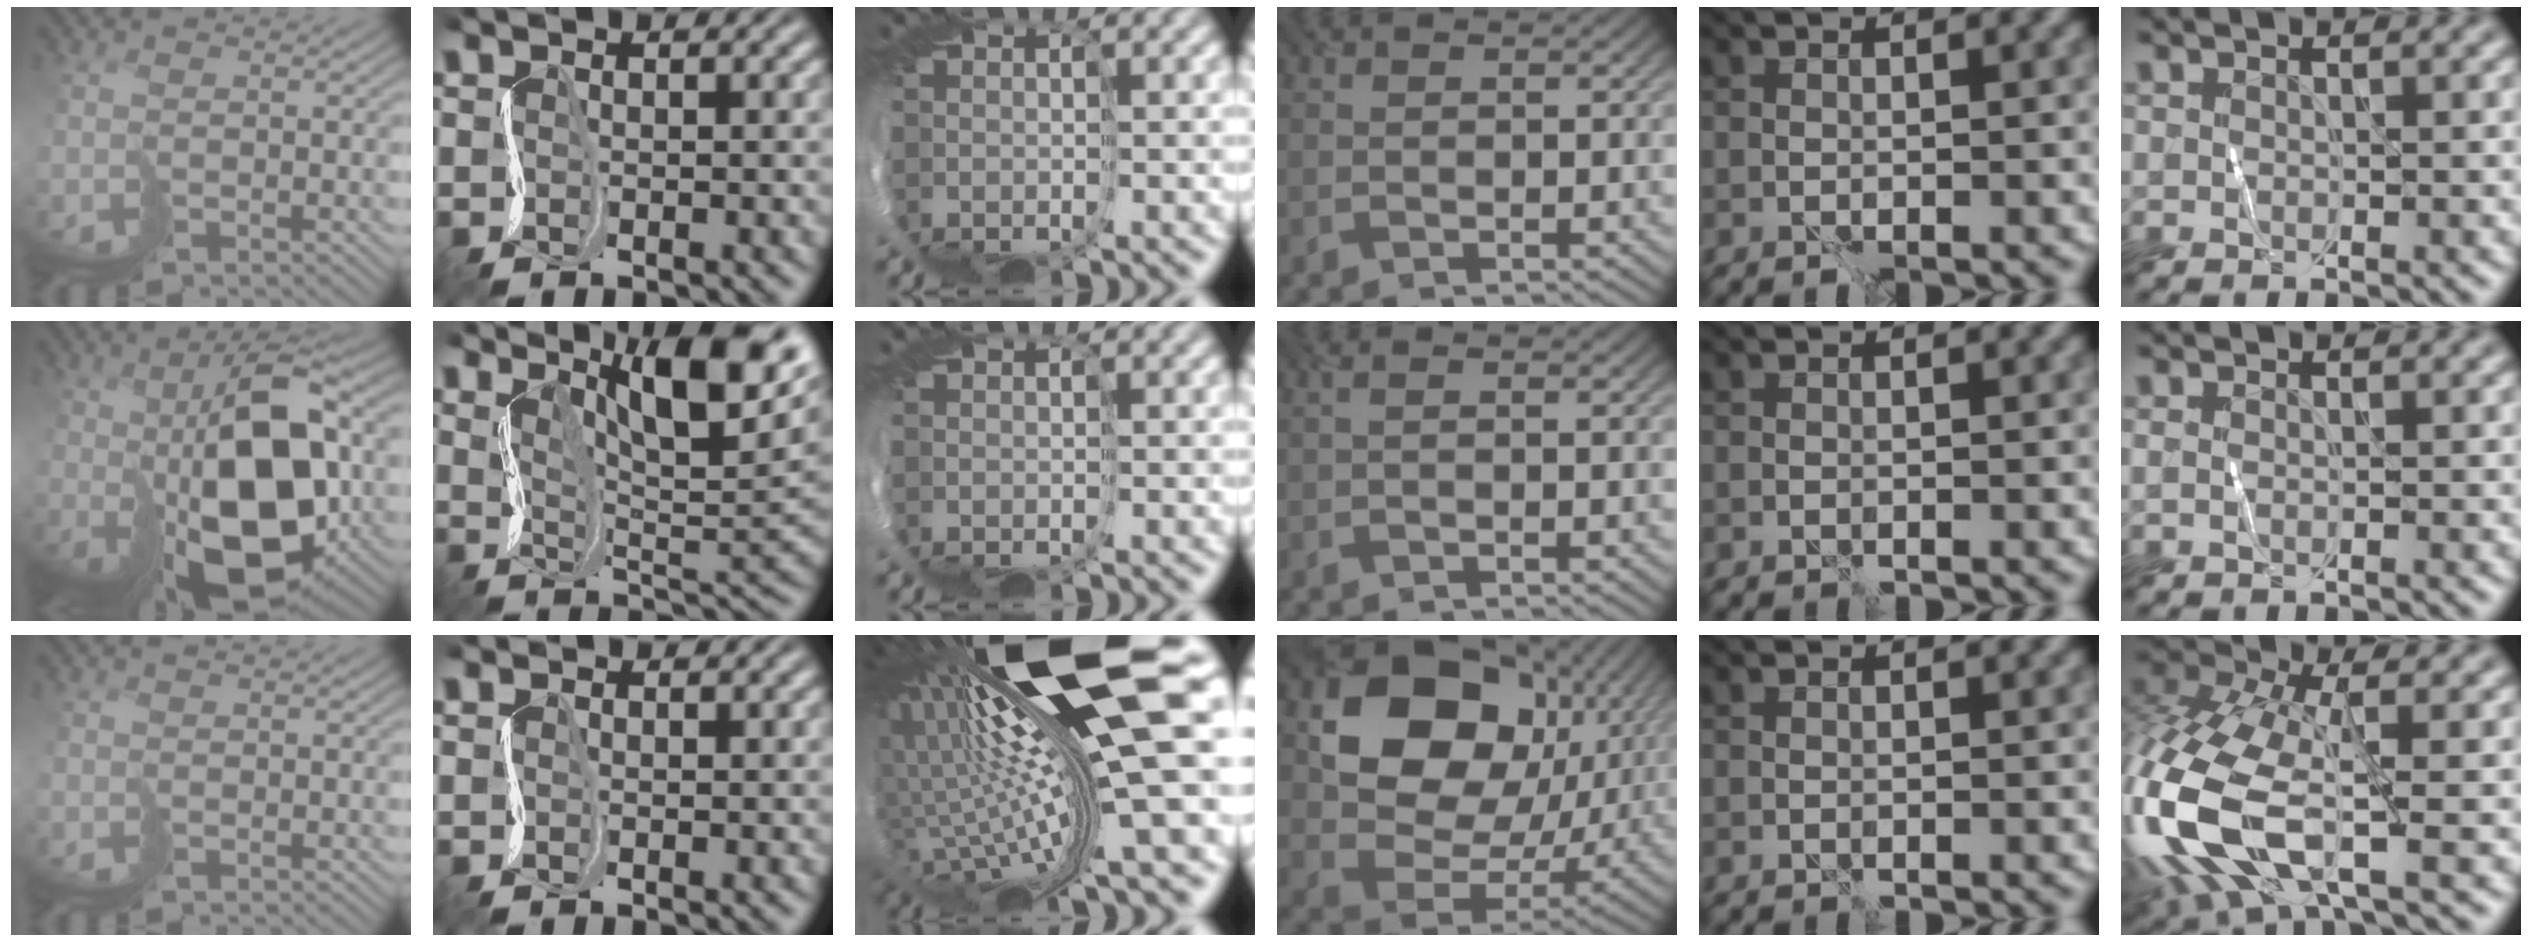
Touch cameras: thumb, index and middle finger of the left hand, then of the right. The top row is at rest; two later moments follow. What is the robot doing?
{"motion": "cut", "object": "tissue"}